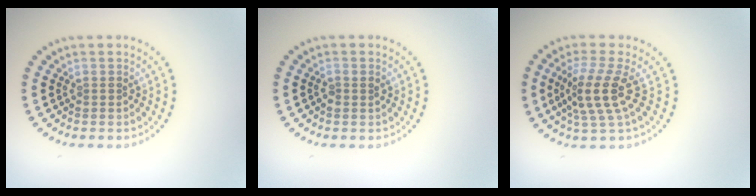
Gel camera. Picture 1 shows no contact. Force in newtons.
{"total": 0.8, "press": 0.8, "slide": 0.1}
{"total": 3.8, "press": 3.1, "slide": 2.2}